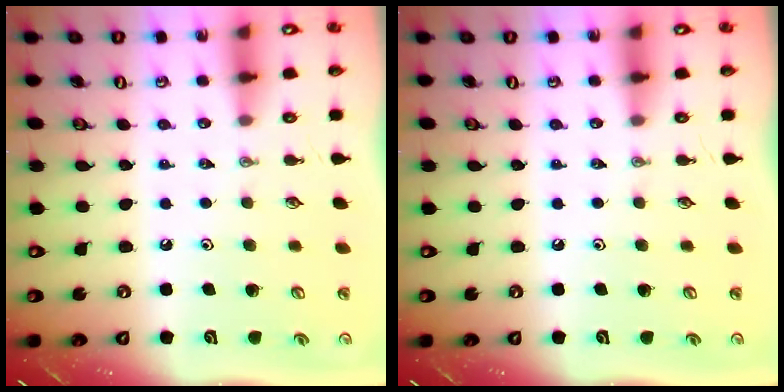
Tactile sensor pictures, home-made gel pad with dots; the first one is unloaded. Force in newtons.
{"total": 0.0}